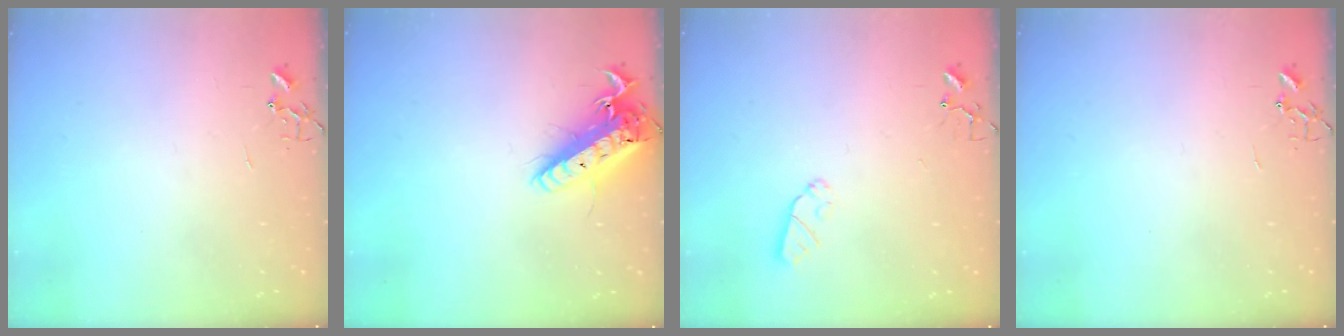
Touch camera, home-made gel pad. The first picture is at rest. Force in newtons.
{"total": 18.2, "press": 18.0, "slide": 3.0}
{"total": 6.2, "press": 6.2, "slide": 0.3}
{"total": 0.0}